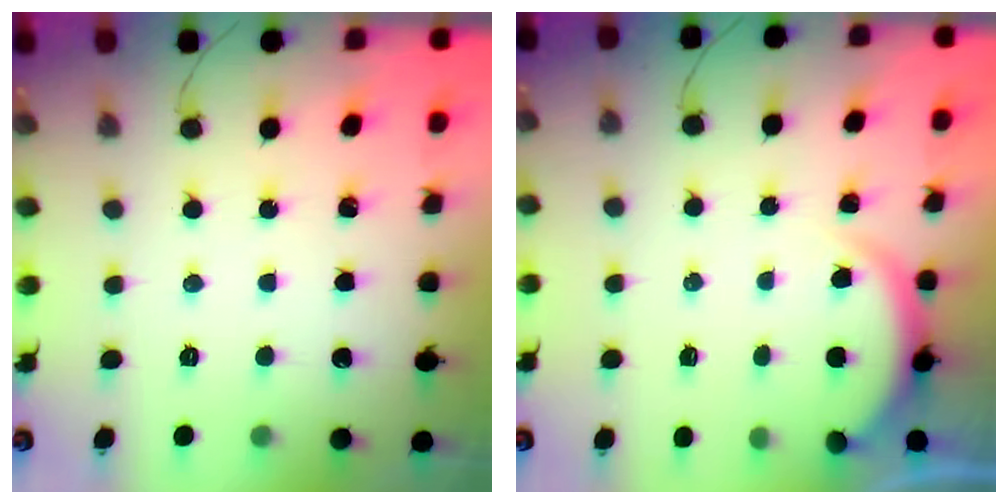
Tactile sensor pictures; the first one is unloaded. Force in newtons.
{"total": 2.2, "press": 2.2, "slide": 0.6}